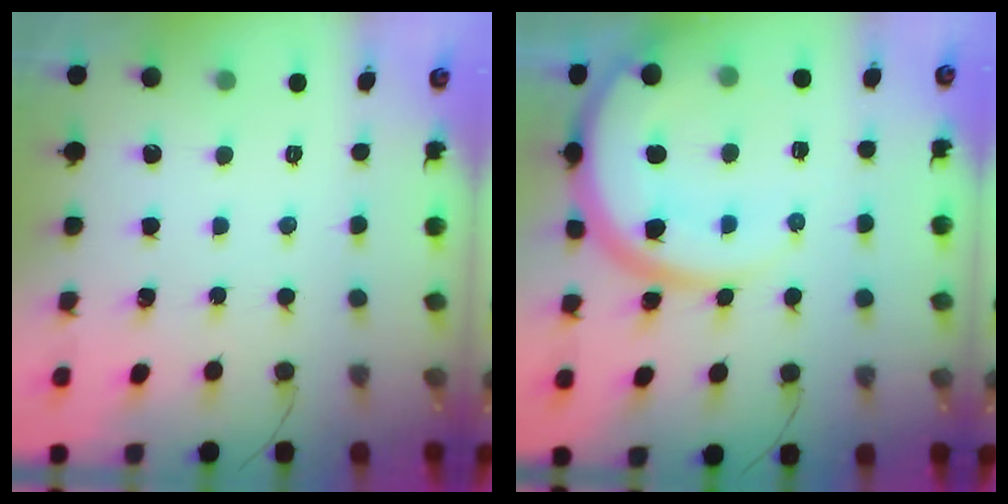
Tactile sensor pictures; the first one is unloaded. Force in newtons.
{"total": 15.2, "press": 15.1, "slide": 1.8}